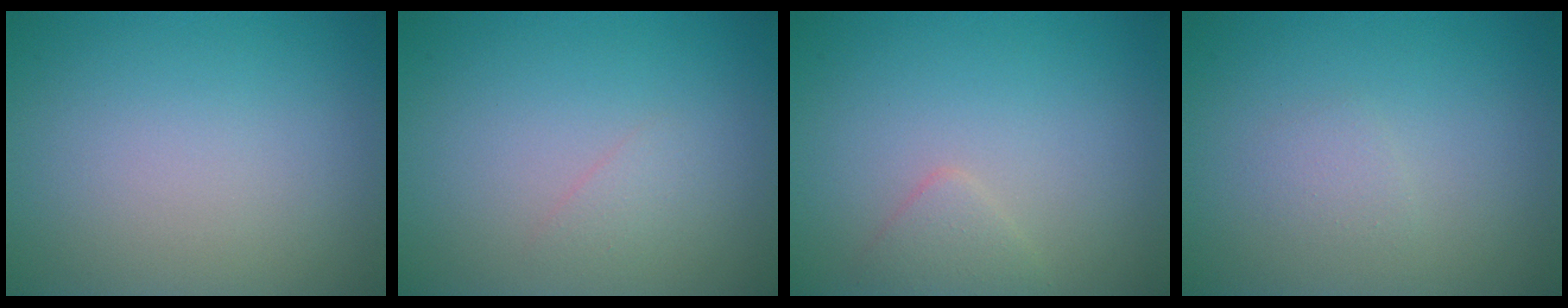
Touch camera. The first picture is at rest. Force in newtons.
{"total": 0.8, "press": 0.8, "slide": 0.0}
{"total": 1.4, "press": 1.4, "slide": 0.1}
{"total": 0.9, "press": 0.9, "slide": 0.1}